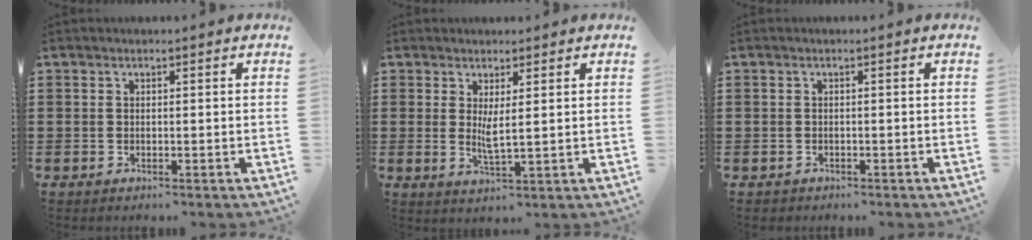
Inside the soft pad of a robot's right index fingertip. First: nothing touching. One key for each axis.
{"total": 2.8, "fx": 0.9, "fy": 0.3, "fz": 2.7, "tx": -0.054, "ty": -0.004, "tz": 0.017}
{"total": 0.8, "fx": -0.6, "fy": 0.5, "fz": -0.1, "tx": -0.001, "ty": 0.003, "tz": -0.016}